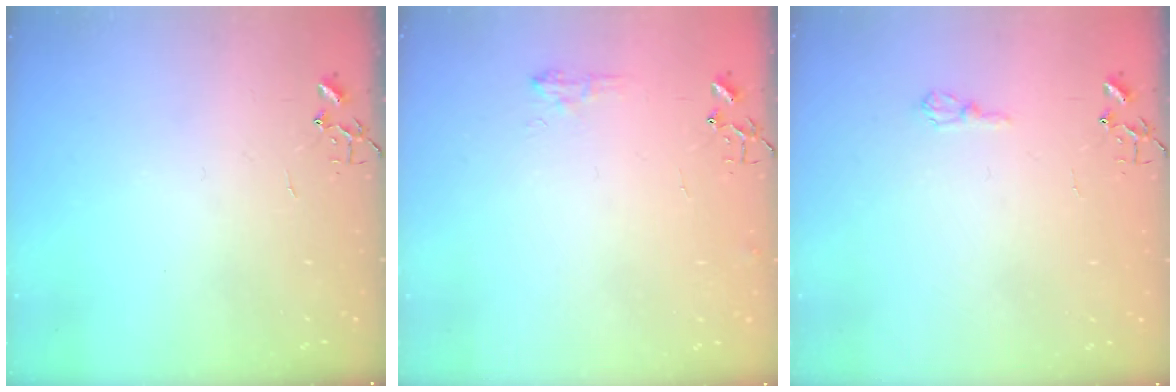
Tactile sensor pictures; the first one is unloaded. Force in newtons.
{"total": 7.3, "press": 7.3, "slide": 0.8}
{"total": 7.4, "press": 7.3, "slide": 0.8}